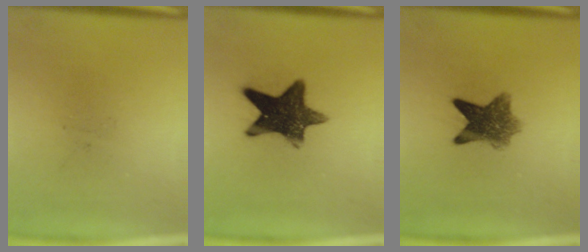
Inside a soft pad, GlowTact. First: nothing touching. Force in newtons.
{"total": 13.1}
{"total": 7.1}